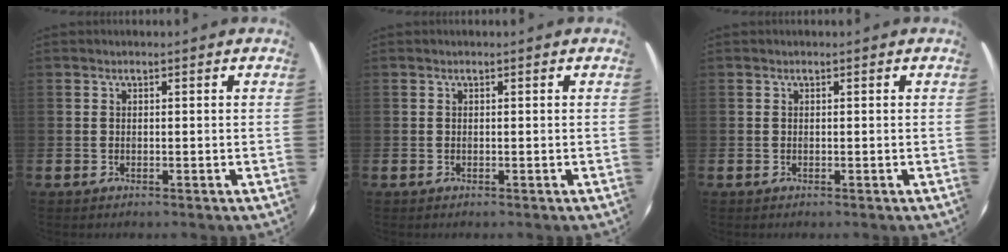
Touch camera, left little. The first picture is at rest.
{"total": 0.0}
{"total": 0.0}